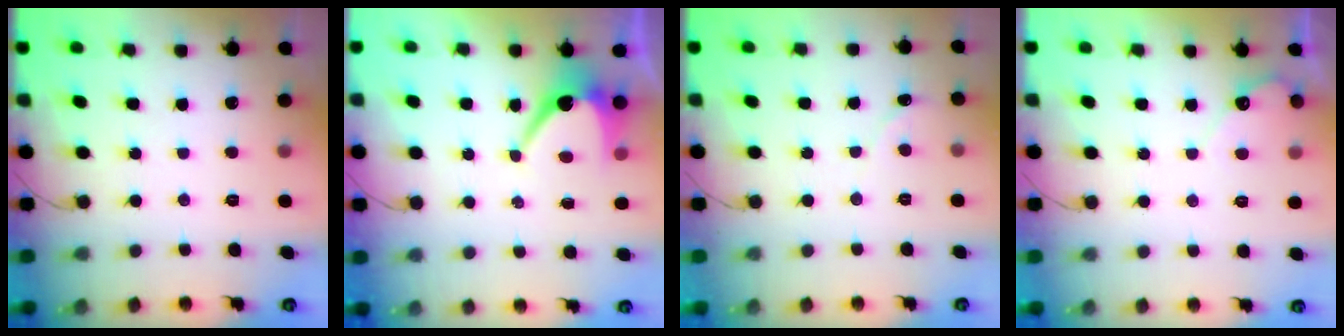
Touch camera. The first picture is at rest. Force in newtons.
{"total": 7.1, "press": 7.1, "slide": 0.6}
{"total": 0.0}
{"total": 4.8, "press": 4.8, "slide": 0.3}